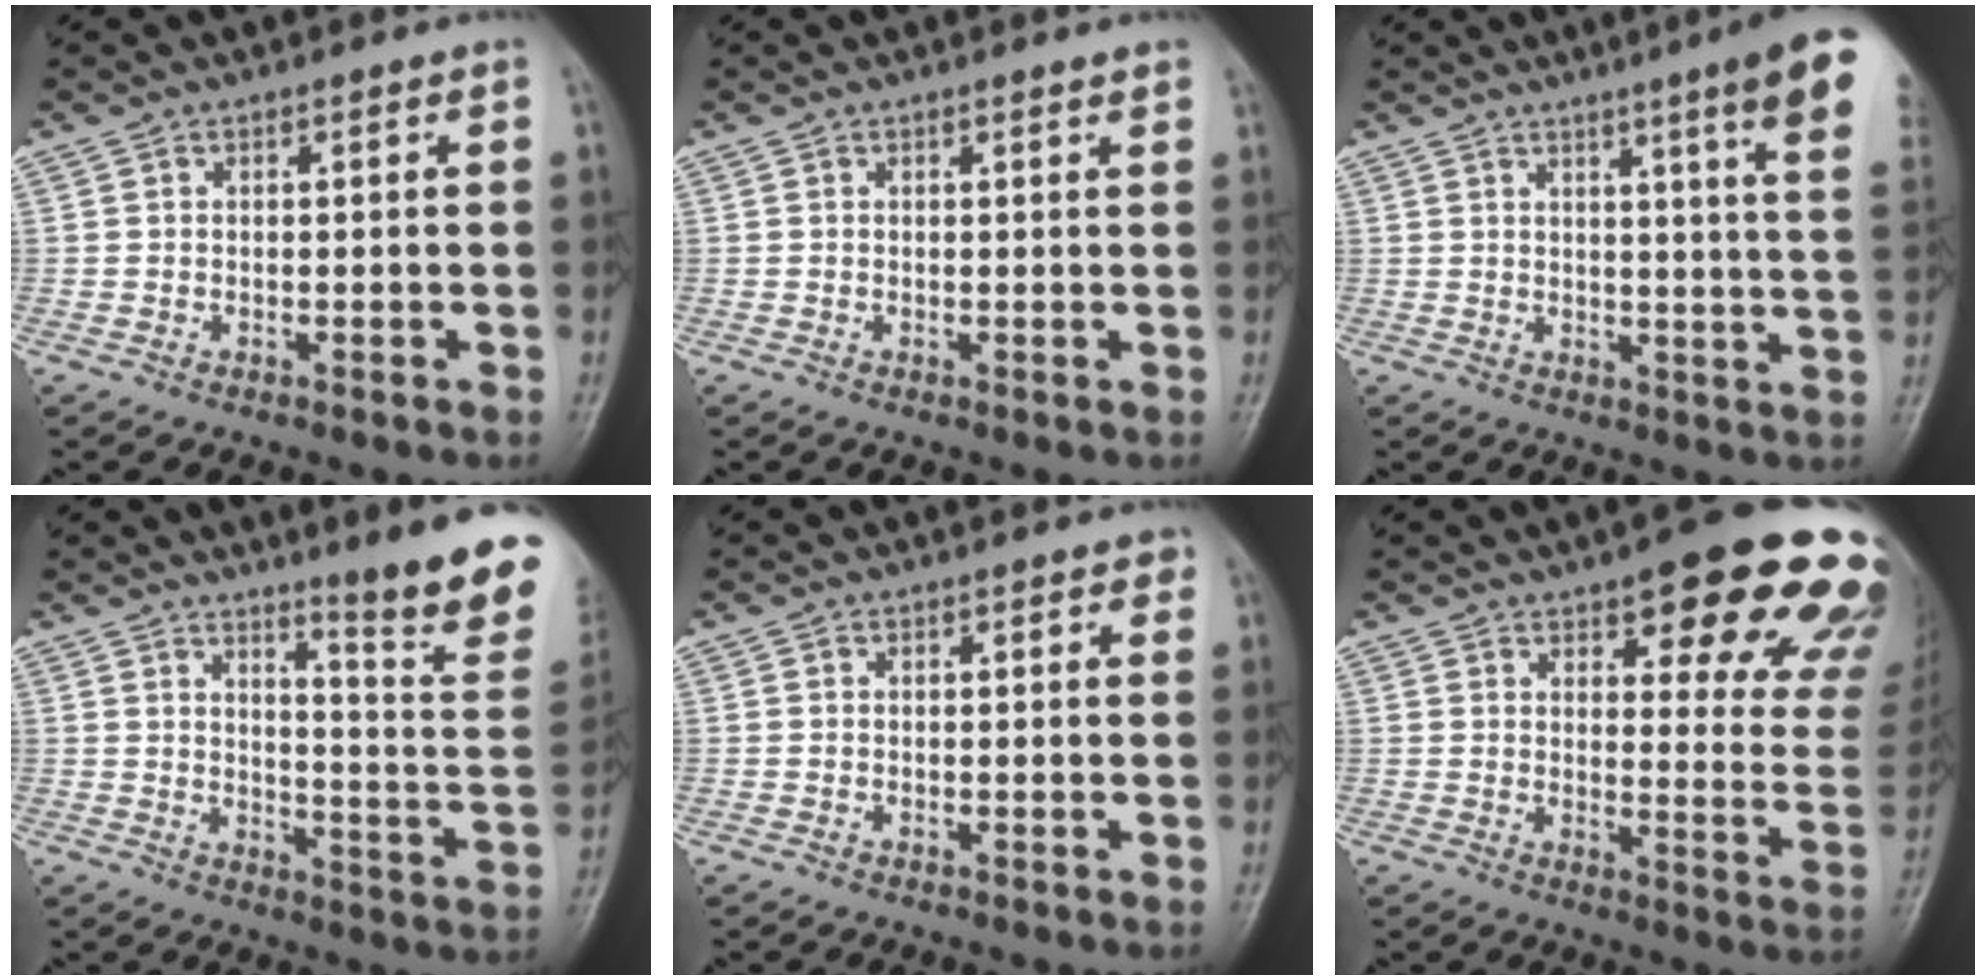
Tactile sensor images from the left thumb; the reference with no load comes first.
{"total": 1.1, "force": [0.9, -0.1, 0.6], "torque": [-0.007, -0.001, 0.011]}
{"total": 13.0, "force": [7.3, 0.3, 10.8], "torque": [-0.132, -0.032, 0.078]}
{"total": 16.0, "force": [11.3, 1.3, 11.3], "torque": [-0.121, -0.095, 0.151]}
{"total": 1.1, "force": [0.5, 0.7, 0.6], "torque": [0.007, 0.002, 0.003]}
{"total": 23.5, "force": [15.0, 7.8, 16.4], "torque": [-0.154, -0.060, 0.177]}